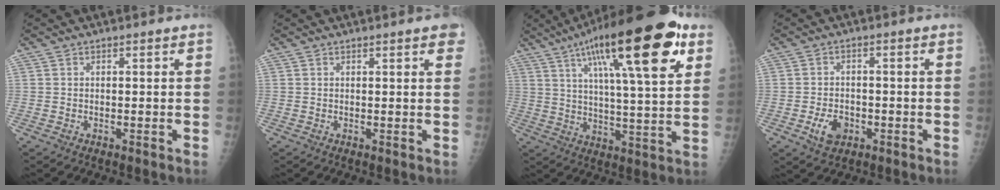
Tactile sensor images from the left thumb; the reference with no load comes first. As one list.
[{"total": 2.9, "force": [1.7, 0.7, 2.3], "torque": [-0.019, 0.001, 0.016]}, {"total": 25.2, "force": [12.2, 6.6, 21.0], "torque": [-0.312, -0.014, 0.184]}, {"total": 5.1, "force": [-2.0, 3.6, 3.0], "torque": [-0.043, 0.007, -0.032]}]